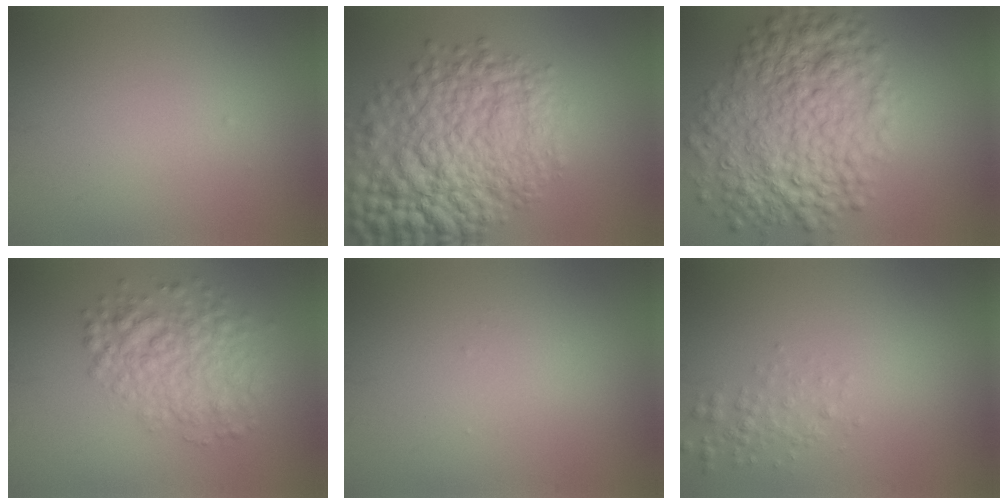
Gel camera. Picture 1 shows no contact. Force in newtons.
{"total": 11.6, "press": 11.6, "slide": 0.2}
{"total": 9.1, "press": 9.1, "slide": 0.1}
{"total": 5.2, "press": 5.2, "slide": 0.2}
{"total": 0.0}
{"total": 1.5, "press": 1.5, "slide": 0.0}